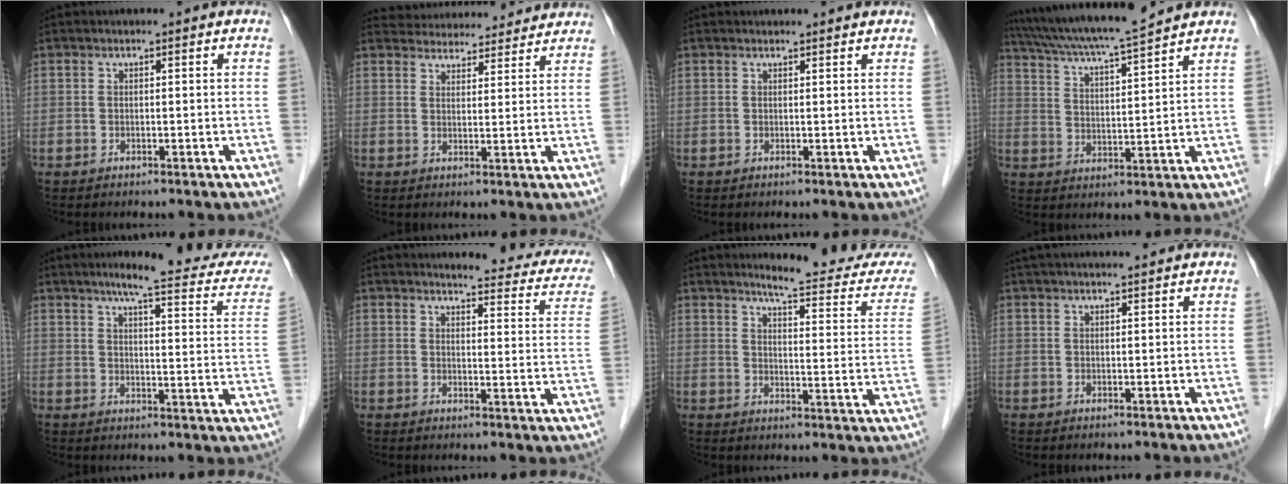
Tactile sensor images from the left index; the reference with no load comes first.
{"total": 15.7, "force": [14.8, 4.2, 3.0], "torque": [-0.033, 0.026, 0.194]}
{"total": 2.5, "force": [2.3, 0.8, 0.4], "torque": [0.003, 0.012, 0.029]}
{"total": 14.2, "force": [12.7, -0.1, 6.4], "torque": [-0.114, 0.014, 0.211]}
{"total": 18.9, "force": [16.4, 1.6, 9.3], "torque": [-0.099, -0.033, 0.188]}
{"total": 15.0, "force": [13.5, 3.0, 5.9], "torque": [-0.038, -0.042, 0.127]}
{"total": 16.2, "force": [15.2, 1.2, 5.4], "torque": [-0.054, -0.075, 0.170]}
{"total": 8.0, "force": [6.9, 1.3, 3.9], "torque": [-0.051, 0.030, 0.105]}